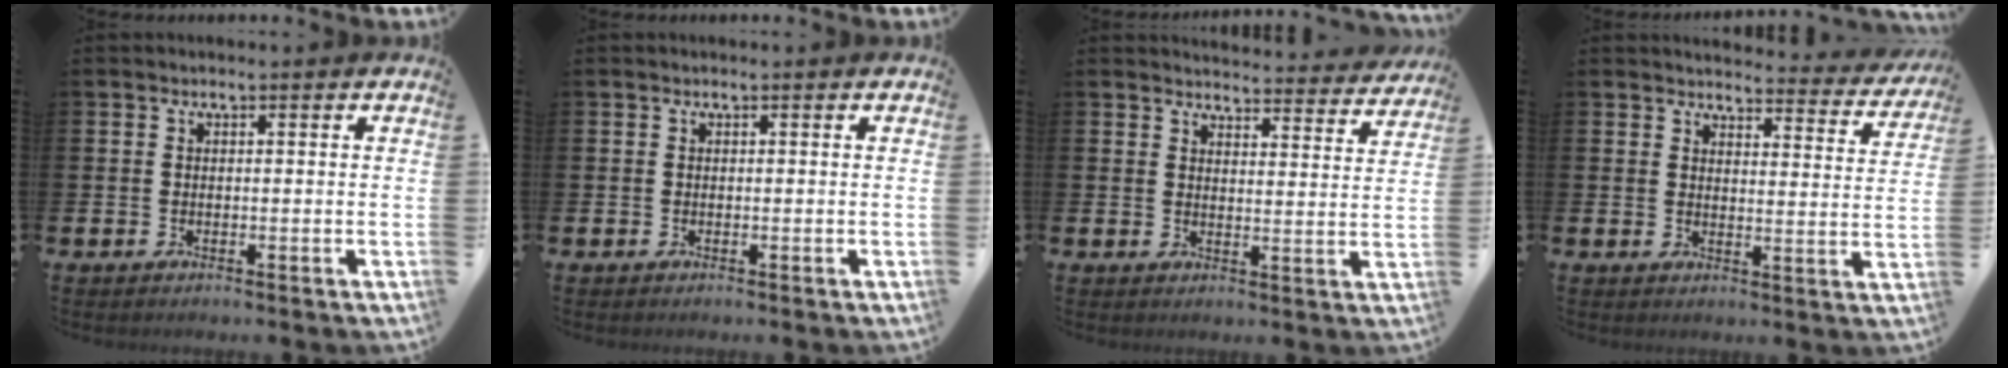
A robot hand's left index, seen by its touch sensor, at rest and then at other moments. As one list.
[{"total": 0.0}, {"total": 4.3, "force": [4.2, 0.4, 0.1], "torque": [-0.004, -0.036, 0.072]}, {"total": 3.5, "force": [3.5, 0.5, 0.4], "torque": [-0.009, -0.034, 0.054]}]